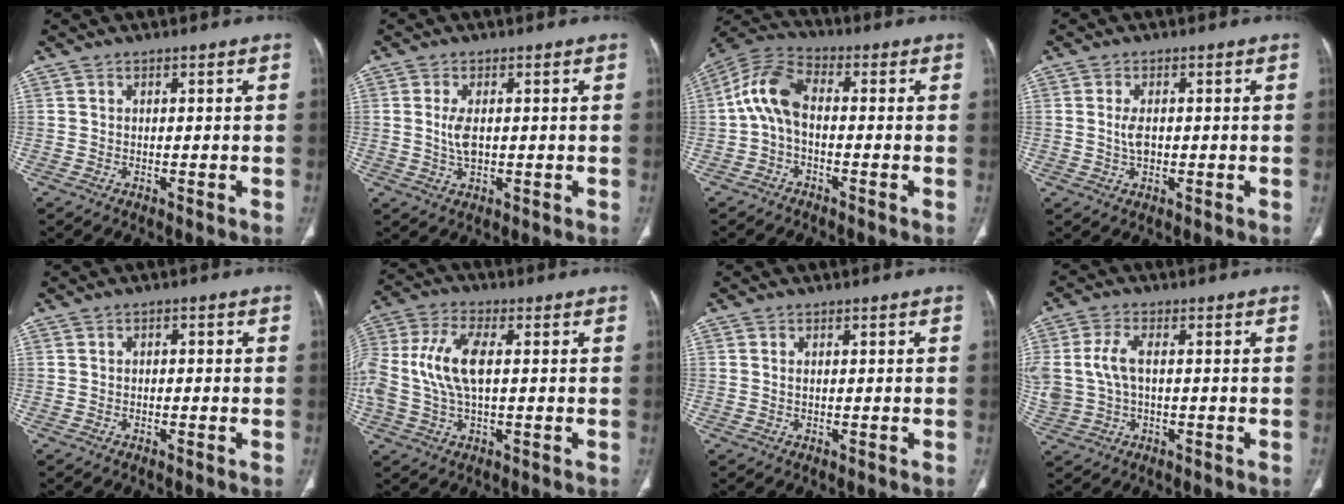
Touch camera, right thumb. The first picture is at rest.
{"total": 3.8, "force": [0.2, 1.9, 3.3], "torque": [-0.069, -0.004, 0.006]}
{"total": 8.8, "force": [-0.6, 5.0, 7.2], "torque": [-0.145, 0.030, -0.024]}
{"total": 3.0, "force": [-0.1, 1.8, 2.4], "torque": [-0.047, 0.002, -0.001]}
{"total": 0.9, "force": [-0.2, 0.6, 0.6], "torque": [-0.002, 0.003, -0.008]}
{"total": 13.0, "force": [0.9, 6.4, 11.3], "torque": [-0.263, 0.021, 0.017]}
{"total": 0.6, "force": [0.1, 0.3, 0.5], "torque": [-0.013, 0.001, 0.002]}
{"total": 7.9, "force": [0.4, 4.8, 6.3], "torque": [-0.154, 0.015, 0.013]}